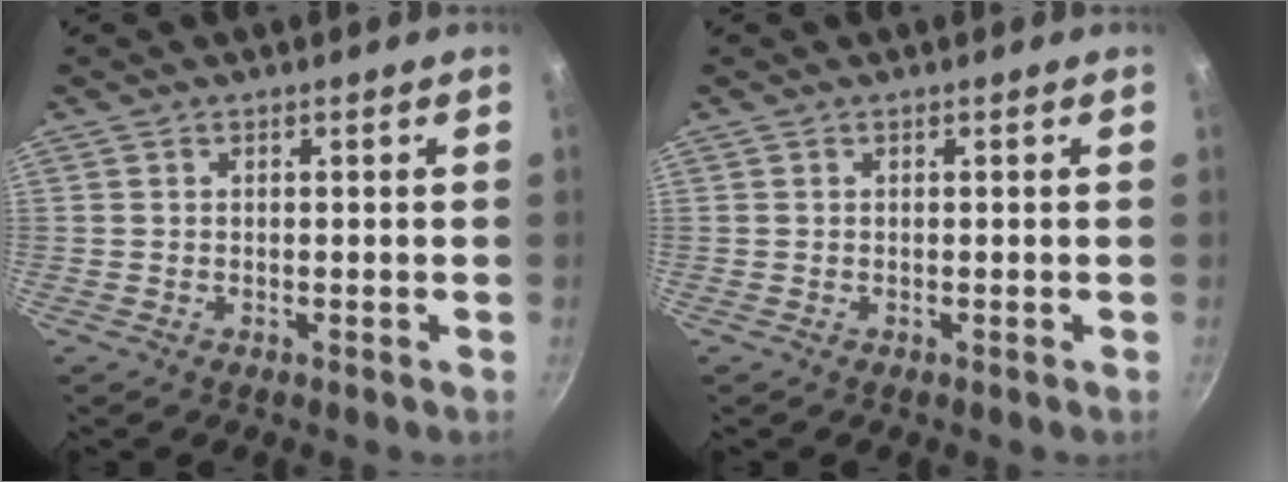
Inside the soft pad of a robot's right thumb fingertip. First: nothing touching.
{"total": 0.0}